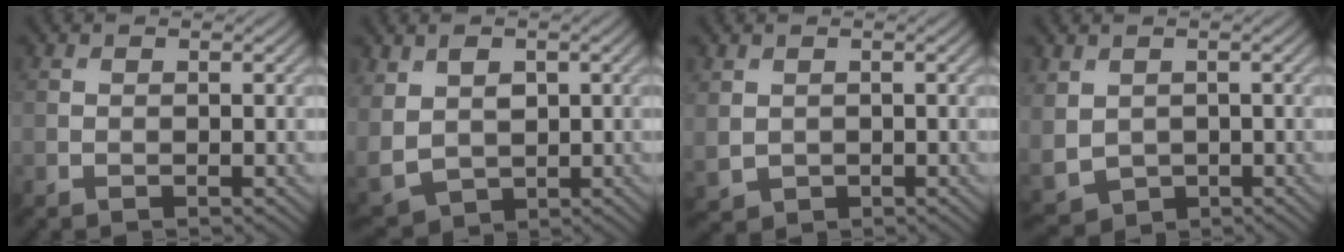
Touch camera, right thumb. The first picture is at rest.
{"total": 7.2, "force": [1.6, 5.5, 4.4], "torque": [-0.126, -0.013, 0.038]}
{"total": 2.1, "force": [0.5, 1.8, 0.9], "torque": [-0.034, -0.008, 0.017]}
{"total": 4.4, "force": [0.7, 3.7, 2.4], "torque": [-0.089, -0.019, 0.015]}